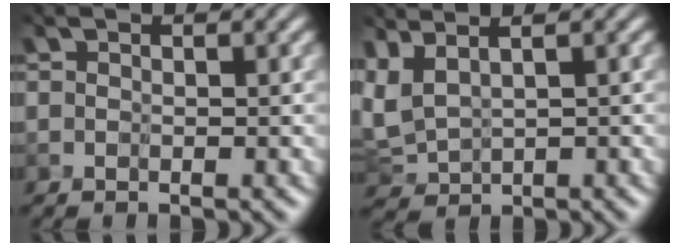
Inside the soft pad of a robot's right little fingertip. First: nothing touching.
{"total": 3.1, "force": [1.1, 1.6, 2.4], "torque": [-0.095, -0.003, 0.038]}